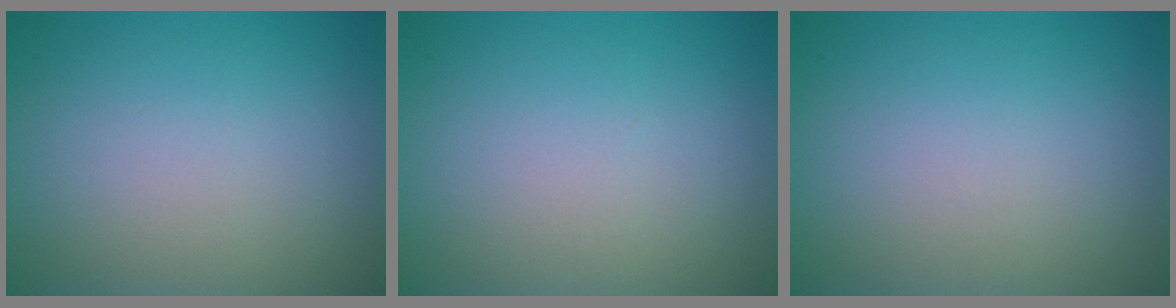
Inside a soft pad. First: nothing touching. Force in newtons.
{"total": 0.0}
{"total": 0.0}